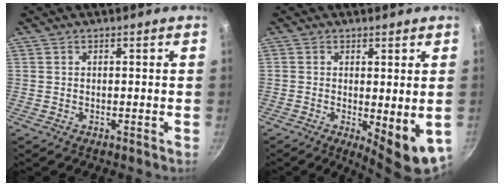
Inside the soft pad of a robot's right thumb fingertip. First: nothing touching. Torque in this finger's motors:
{"motor_torque": [-0.19, 0.40, 0.68, -0.24, 0.06]}